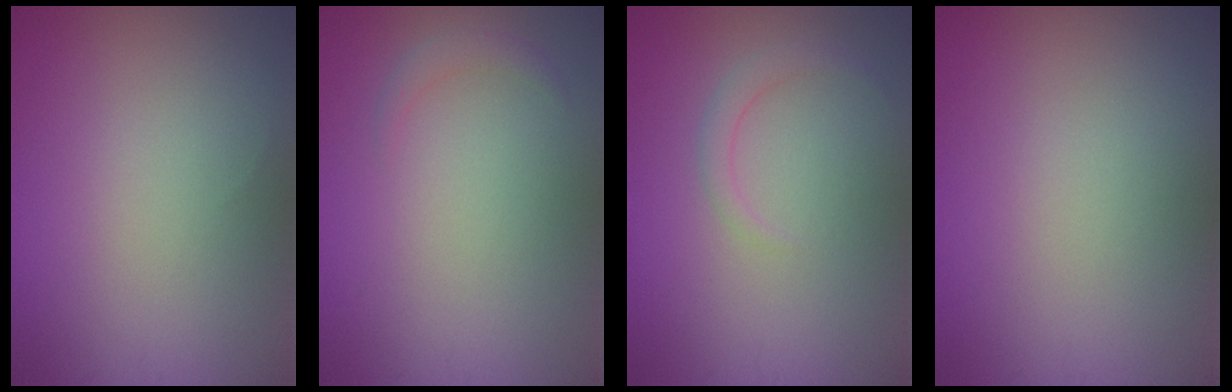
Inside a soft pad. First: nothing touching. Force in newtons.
{"total": 1.1, "press": 1.1, "slide": 0.0}
{"total": 1.3, "press": 1.3, "slide": 0.1}
{"total": 0.0}